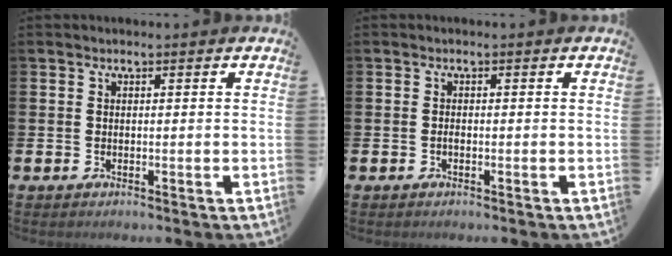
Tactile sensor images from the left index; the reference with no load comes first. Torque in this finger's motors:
{"motor_torque": [0.17, 0.07, -0.01, 0.00]}